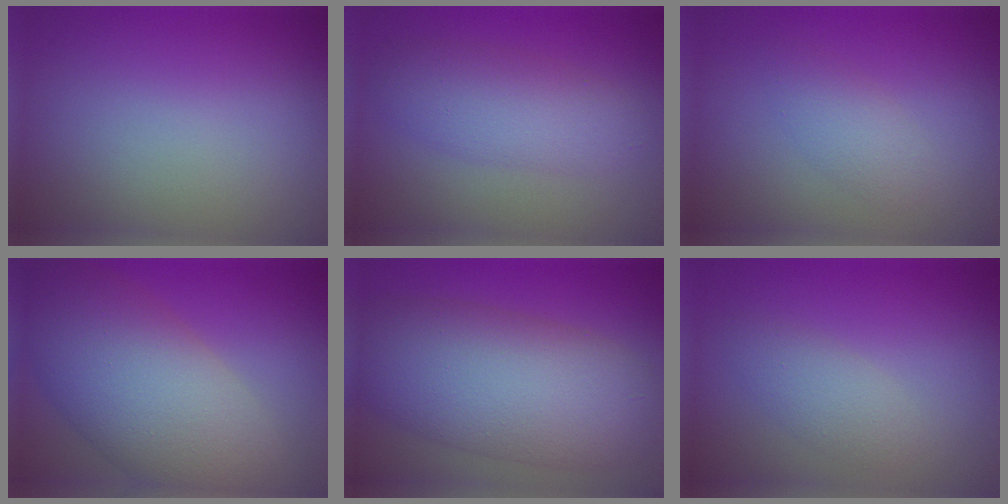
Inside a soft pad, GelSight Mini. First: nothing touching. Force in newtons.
{"total": 4.4, "press": 4.4, "slide": 0.2}
{"total": 2.1, "press": 2.1, "slide": 0.0}
{"total": 11.2, "press": 11.2, "slide": 0.3}
{"total": 10.4, "press": 10.4, "slide": 0.3}
{"total": 2.3, "press": 2.3, "slide": 0.1}